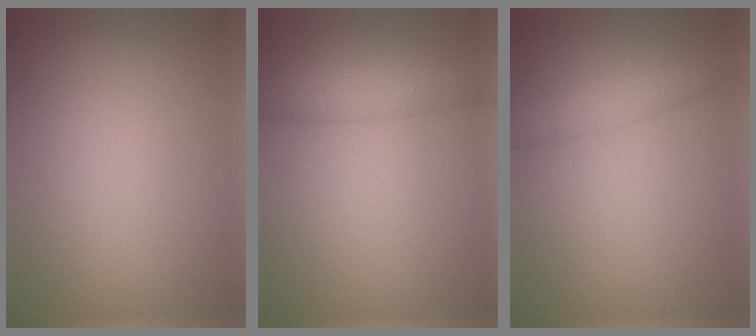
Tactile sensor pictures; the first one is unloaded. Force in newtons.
{"total": 2.8, "press": 2.8, "slide": 0.1}
{"total": 1.8, "press": 1.8, "slide": 0.0}